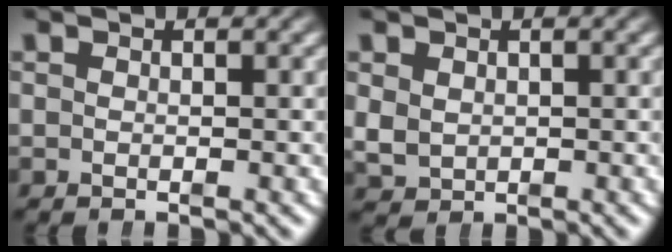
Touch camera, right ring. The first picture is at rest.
{"total": 2.3, "force": [0.2, 2.1, 0.9], "torque": [-0.030, -0.016, 0.018]}